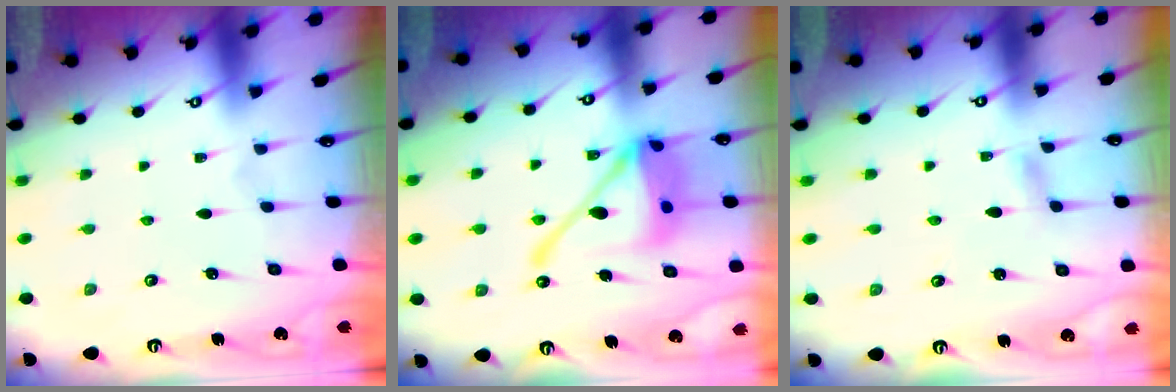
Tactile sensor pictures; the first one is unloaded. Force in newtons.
{"total": 17.8, "press": 17.7, "slide": 2.0}
{"total": 1.9, "press": 1.9, "slide": 0.2}